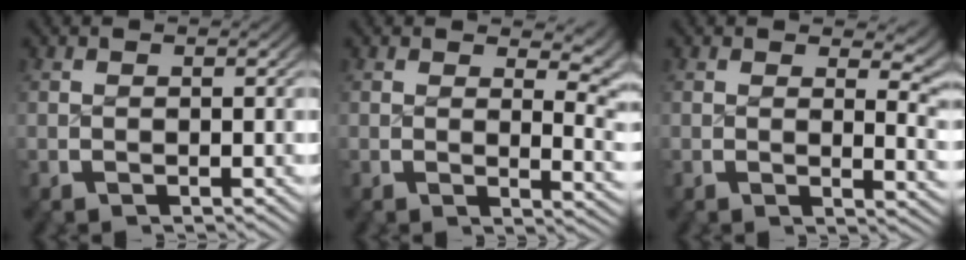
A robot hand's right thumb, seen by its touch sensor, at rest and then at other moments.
{"total": 4.1, "force": [1.7, 1.7, 3.3], "torque": [-0.015, -0.004, 0.024]}
{"total": 3.9, "force": [1.8, 1.5, 3.0], "torque": [-0.012, -0.004, 0.024]}